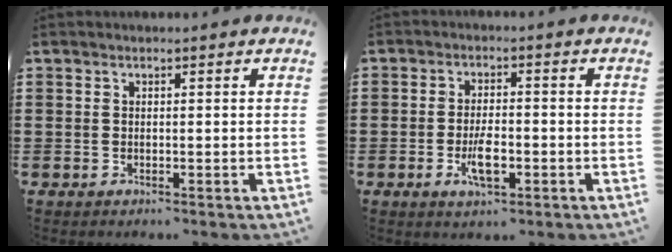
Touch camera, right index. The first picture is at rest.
{"total": 4.8, "force": [-1.5, 1.8, 4.1], "torque": [-0.081, 0.003, -0.029]}